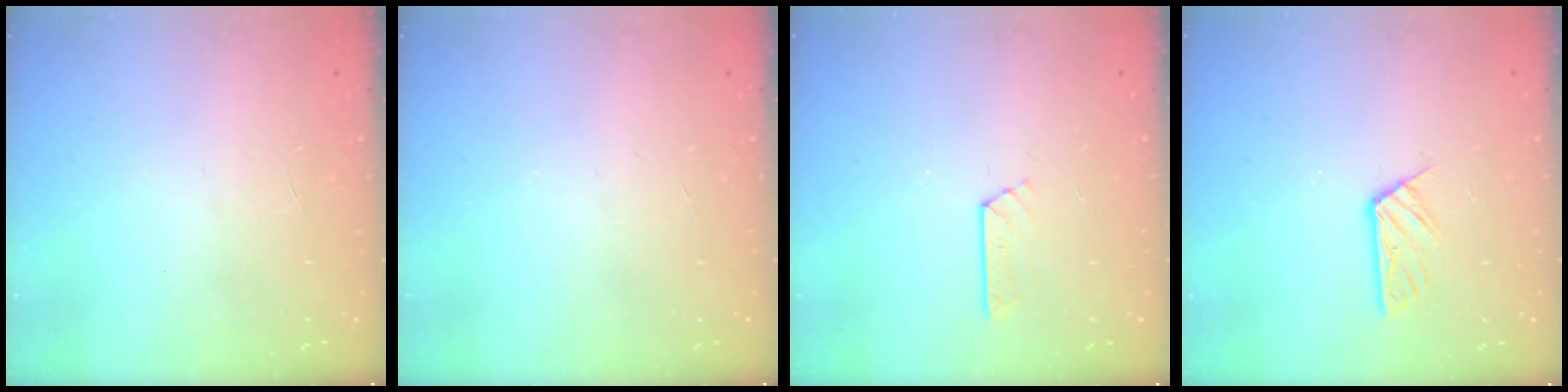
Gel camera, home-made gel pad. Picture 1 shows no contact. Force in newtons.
{"total": 0.0}
{"total": 3.5, "press": 3.5, "slide": 0.4}
{"total": 4.7, "press": 4.7, "slide": 0.2}